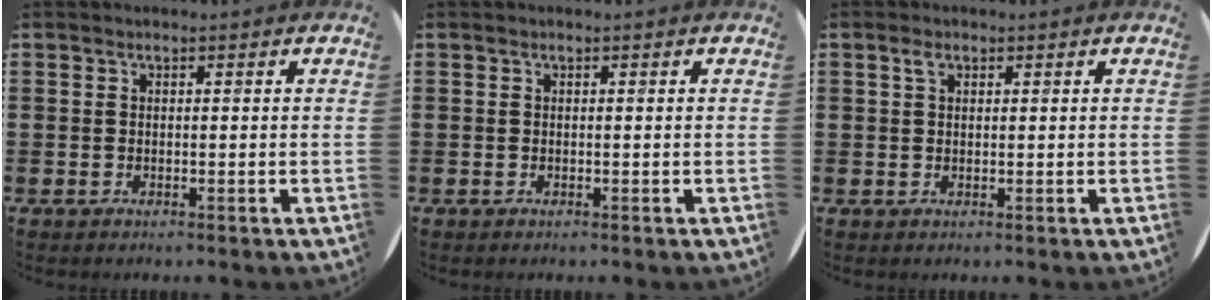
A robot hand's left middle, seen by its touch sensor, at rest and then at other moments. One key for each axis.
{"total": 0.0}
{"total": 1.5, "fx": 0.9, "fy": 0.9, "fz": 0.8, "tx": -0.011, "ty": 0.002, "tz": 0.014}